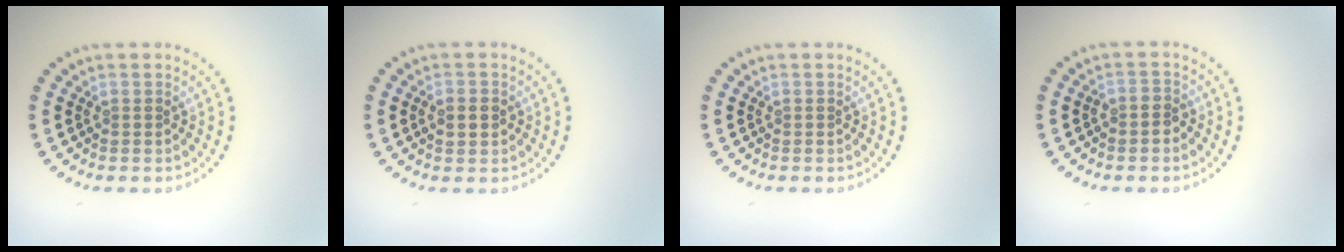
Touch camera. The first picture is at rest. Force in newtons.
{"total": 2.4, "press": 2.4, "slide": 0.0}
{"total": 0.0}
{"total": 1.1, "press": 0.9, "slide": 0.5}